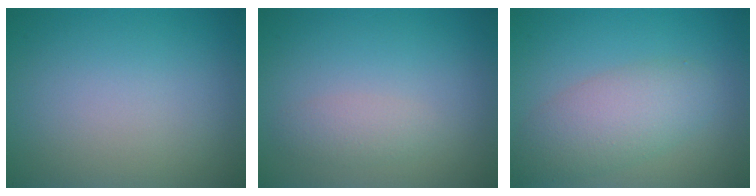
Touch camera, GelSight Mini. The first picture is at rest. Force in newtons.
{"total": 1.5, "press": 1.5, "slide": 0.1}
{"total": 4.5, "press": 4.5, "slide": 0.4}